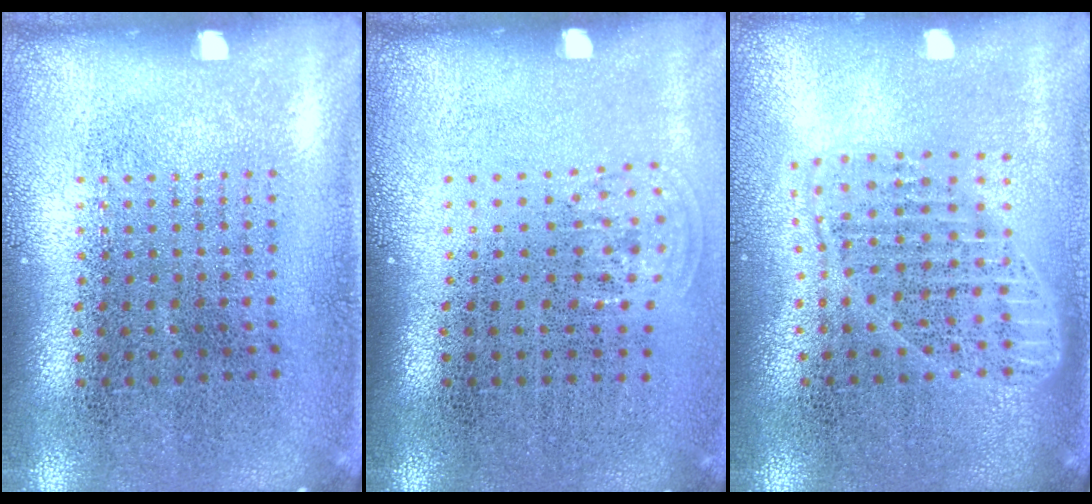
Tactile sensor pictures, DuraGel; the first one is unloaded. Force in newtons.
{"total": 0.7, "press": 0.5, "slide": 0.4}
{"total": 1.8, "press": 1.5, "slide": 0.9}